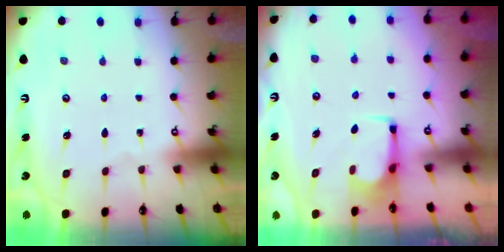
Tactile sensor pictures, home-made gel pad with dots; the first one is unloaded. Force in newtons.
{"total": 2.7, "press": 2.7, "slide": 0.4}